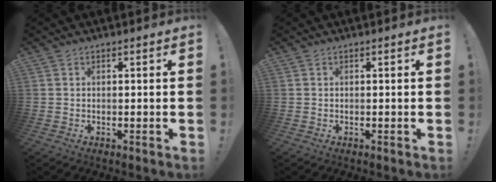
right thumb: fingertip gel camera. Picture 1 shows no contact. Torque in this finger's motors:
{"motor_torque": [0.07, 0.01, 0.06, -0.13, 0.00]}